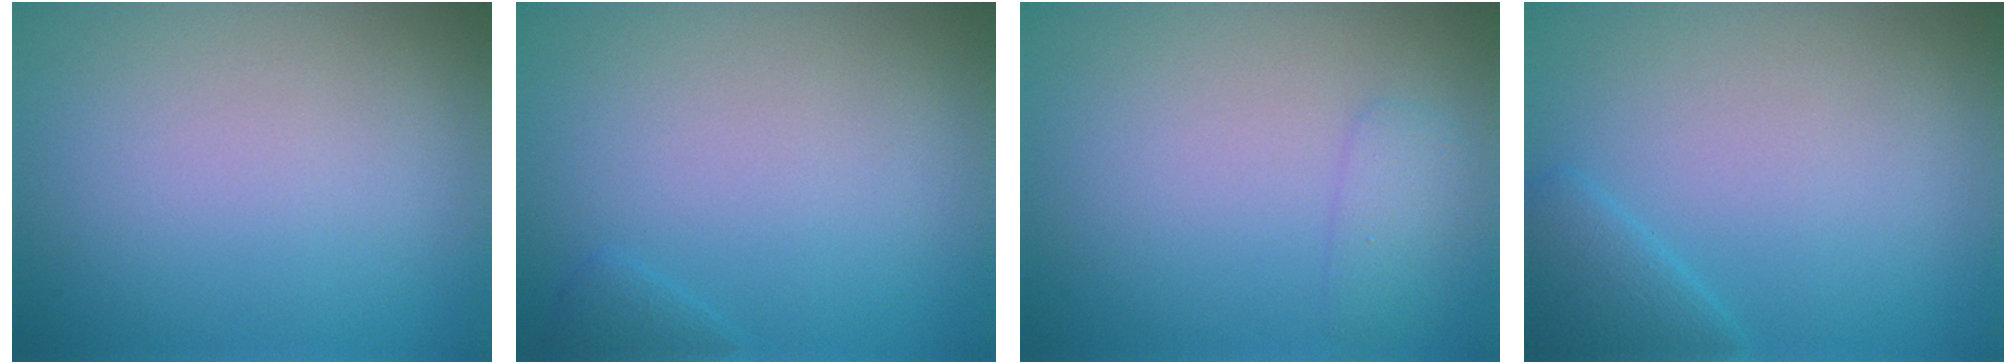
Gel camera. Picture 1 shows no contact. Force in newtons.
{"total": 0.7, "press": 0.7, "slide": 0.1}
{"total": 1.5, "press": 1.5, "slide": 0.1}
{"total": 2.3, "press": 2.3, "slide": 0.1}